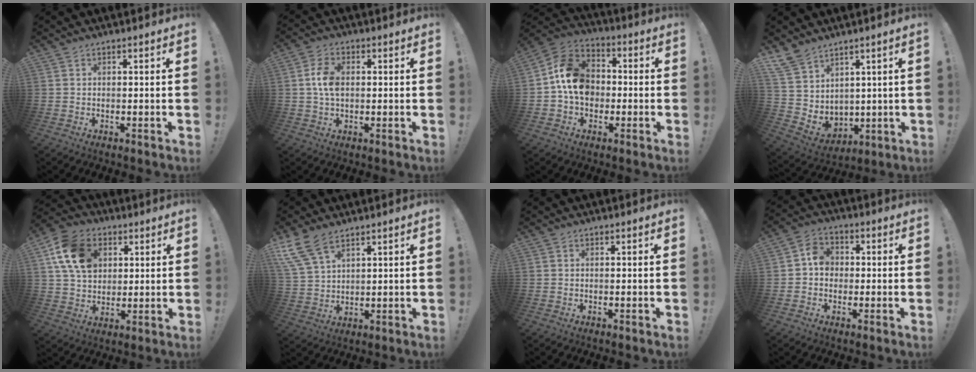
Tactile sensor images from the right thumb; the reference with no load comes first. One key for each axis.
{"total": 7.0, "fx": 0.6, "fy": 4.6, "fz": 5.3, "tx": -0.095, "ty": 0.006, "tz": 0.008}
{"total": 15.0, "fx": 0.0, "fy": 12.3, "fz": 8.6, "tx": -0.133, "ty": 0.020, "tz": 0.007}
{"total": 9.4, "fx": 6.8, "fy": 6.0, "fz": 2.4, "tx": -0.063, "ty": -0.049, "tz": 0.144}
{"total": 15.9, "fx": 5.6, "fy": 12.0, "fz": 8.8, "tx": -0.144, "ty": -0.012, "tz": 0.114}
{"total": 10.3, "fx": 7.2, "fy": 4.6, "fz": 5.8, "tx": -0.128, "ty": -0.029, "tz": 0.142}
{"total": 0.0}
{"total": 6.2, "fx": -0.2, "fy": 5.4, "fz": 3.1, "tx": -0.037, "ty": 0.012, "tz": -0.003}